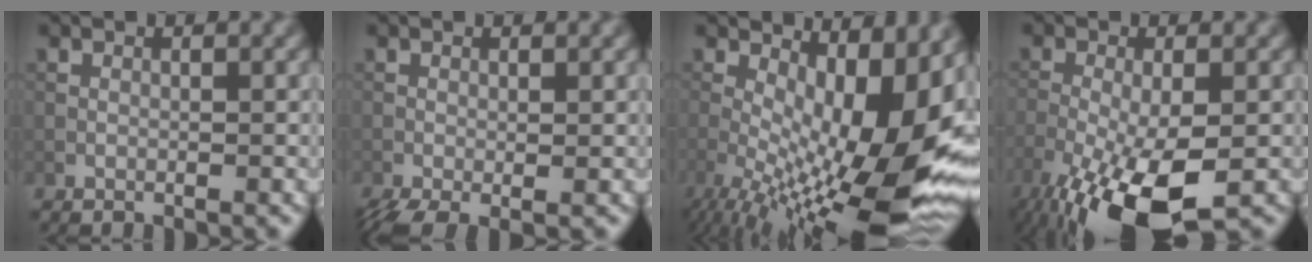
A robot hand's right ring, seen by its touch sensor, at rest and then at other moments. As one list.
[{"total": 2.5, "force": [-1.1, 0.7, 2.1], "torque": [-0.048, -0.007, -0.024]}, {"total": 16.2, "force": [-2.0, 5.7, 15.0], "torque": [-0.219, -0.005, -0.028]}, {"total": 10.7, "force": [-5.6, 3.6, 8.3], "torque": [-0.181, -0.030, -0.097]}]